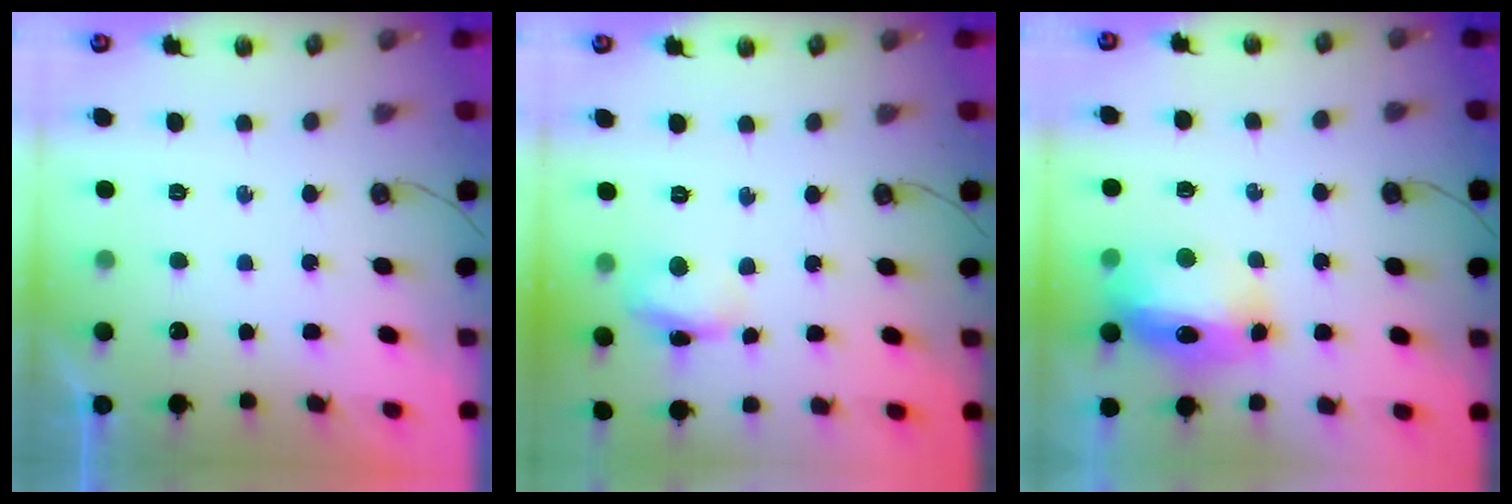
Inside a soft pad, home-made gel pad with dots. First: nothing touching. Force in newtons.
{"total": 8.7, "press": 8.6, "slide": 0.5}
{"total": 13.9, "press": 13.6, "slide": 2.6}